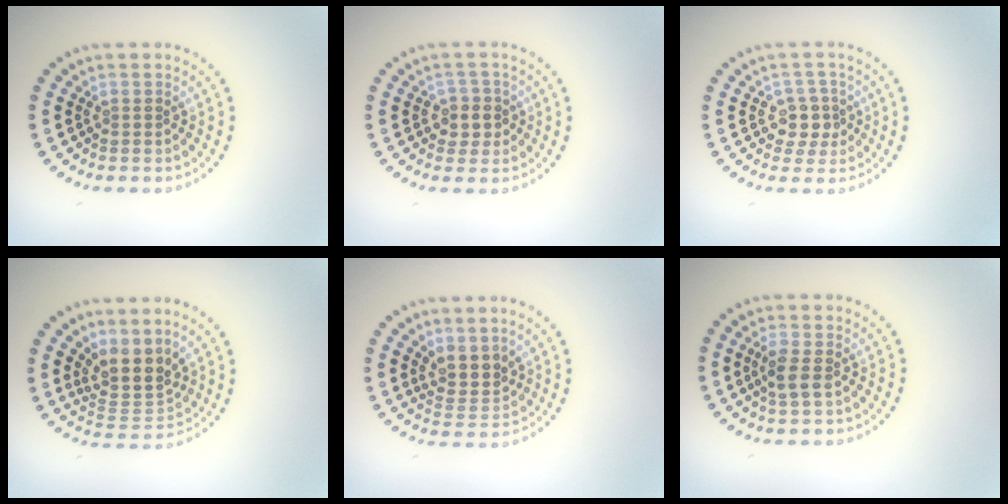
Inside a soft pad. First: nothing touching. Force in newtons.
{"total": 2.0, "press": 1.9, "slide": 0.8}
{"total": 2.4, "press": 2.2, "slide": 1.1}
{"total": 4.0, "press": 3.0, "slide": 2.6}
{"total": 2.7, "press": 2.0, "slide": 1.8}
{"total": 2.0, "press": 1.9, "slide": 0.7}